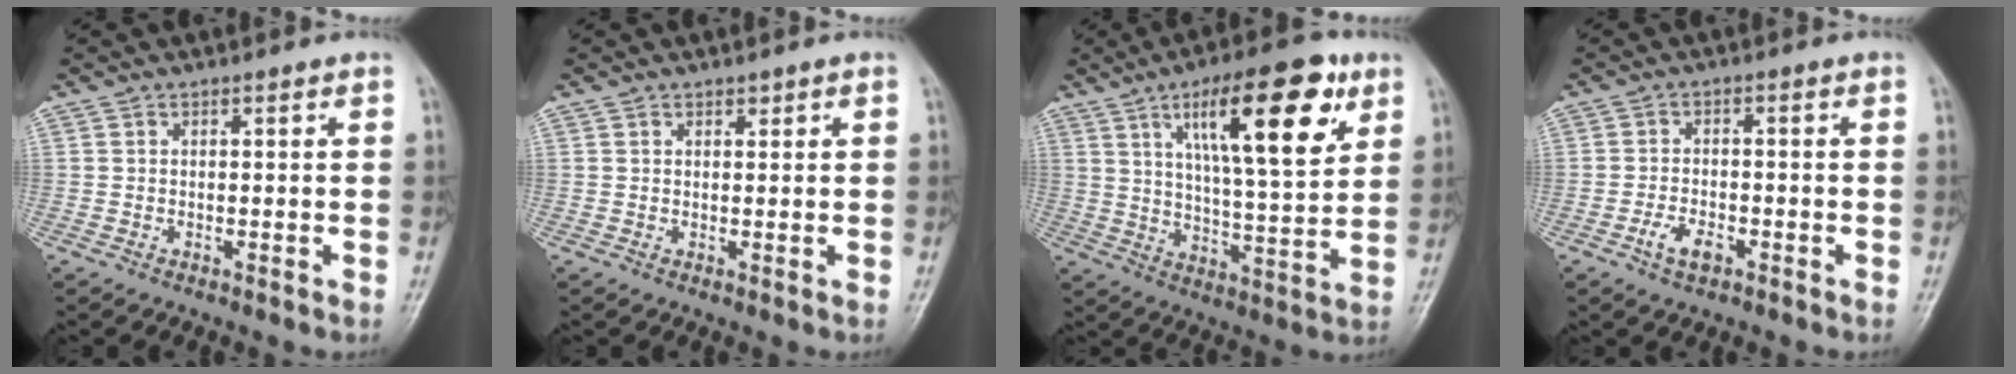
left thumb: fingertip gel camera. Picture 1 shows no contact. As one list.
[{"total": 0.9, "force": [0.7, 0.6, 0.3], "torque": [0.002, -0.005, 0.008]}, {"total": 19.7, "force": [9.1, 6.1, 16.3], "torque": [-0.225, -0.031, 0.145]}, {"total": 4.0, "force": [-2.1, 2.2, 2.7], "torque": [-0.050, 0.013, -0.037]}]